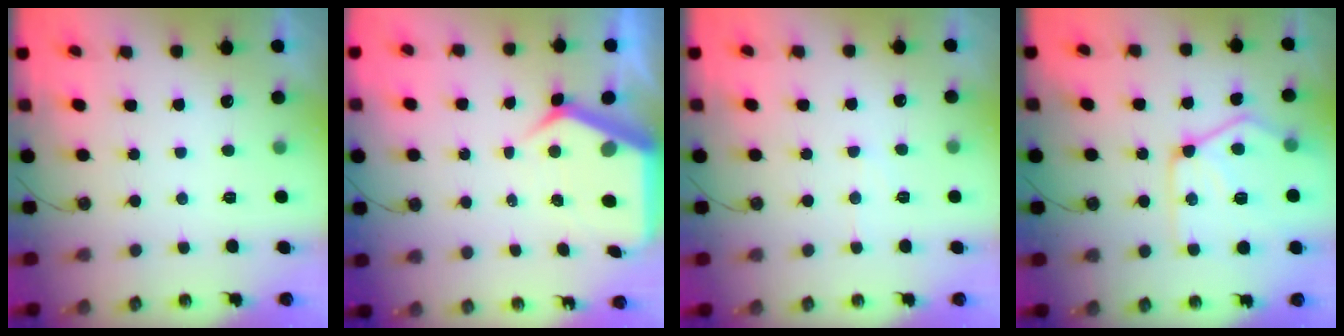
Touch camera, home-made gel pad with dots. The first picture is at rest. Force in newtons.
{"total": 8.1, "press": 8.0, "slide": 0.9}
{"total": 6.1, "press": 6.1, "slide": 0.8}
{"total": 15.4, "press": 15.4, "slide": 1.1}